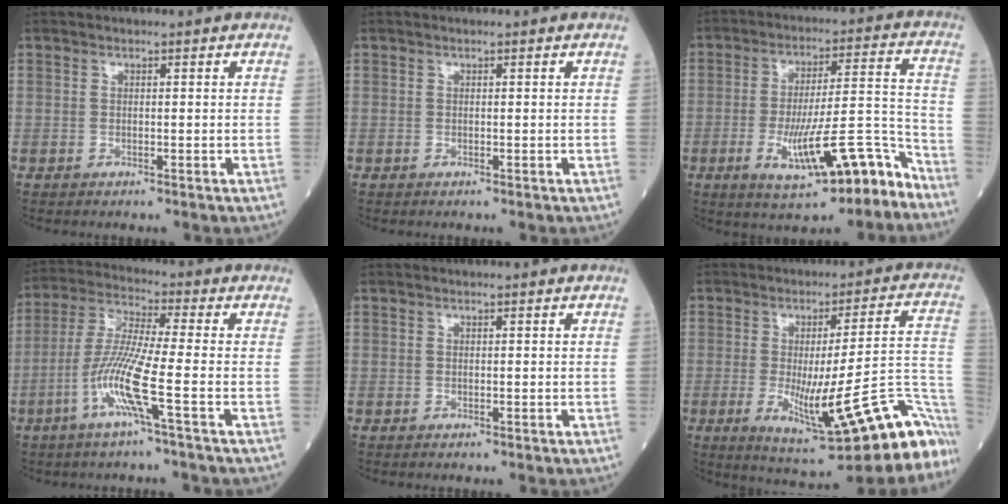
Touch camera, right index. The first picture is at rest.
{"total": 0.0}
{"total": 14.2, "force": [-7.9, 2.7, 11.5], "torque": [-0.186, 0.015, -0.121]}
{"total": 9.7, "force": [-3.7, -0.8, 8.9], "torque": [-0.187, -0.004, -0.081]}
{"total": 0.0}
{"total": 20.0, "force": [-10.6, 1.7, 16.9], "torque": [-0.142, 0.004, -0.152]}